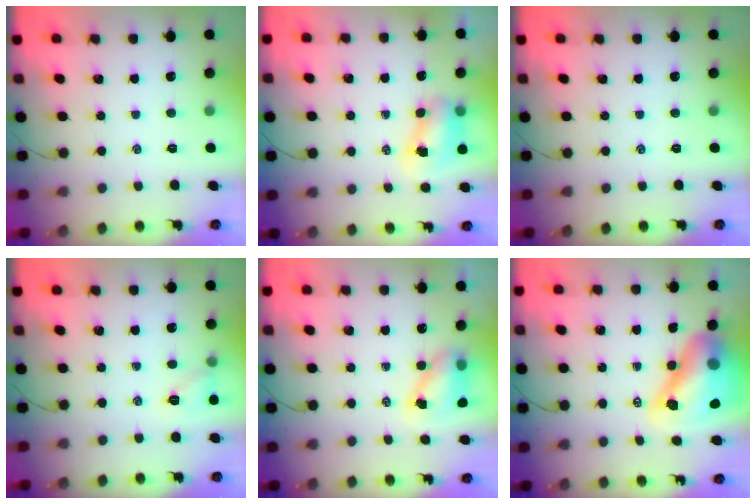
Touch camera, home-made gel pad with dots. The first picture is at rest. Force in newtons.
{"total": 8.0, "press": 7.9, "slide": 1.0}
{"total": 0.0}
{"total": 7.0, "press": 6.9, "slide": 1.1}
{"total": 6.4, "press": 6.3, "slide": 0.8}
{"total": 17.4, "press": 16.6, "slide": 5.1}